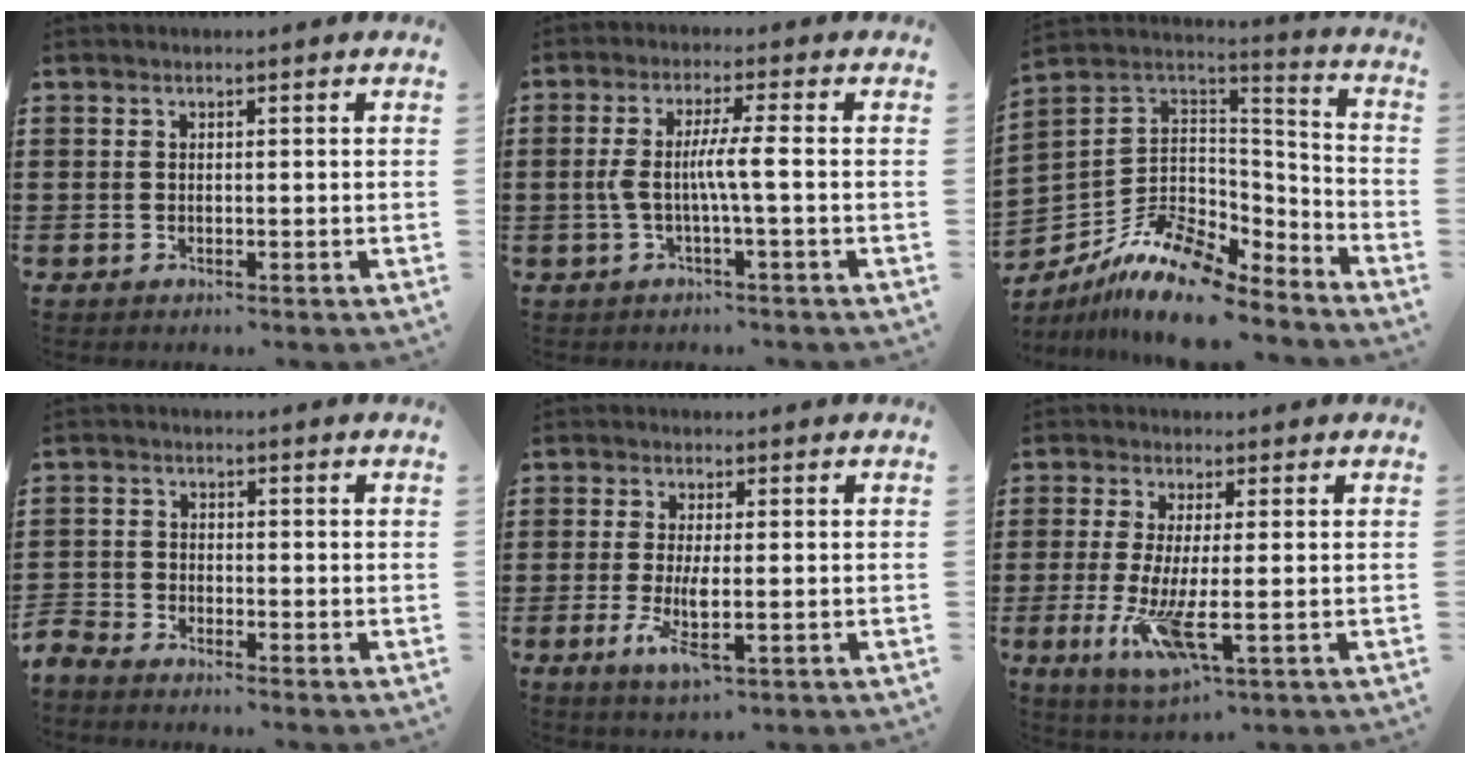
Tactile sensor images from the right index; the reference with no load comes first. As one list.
[{"total": 5.2, "force": [-0.6, -0.2, 5.1], "torque": [-0.110, -0.010, -0.022]}, {"total": 11.6, "force": [-8.5, 5.3, 5.7], "torque": [-0.125, 0.017, -0.161]}, {"total": 2.8, "force": [-2.8, 0.2, -0.2], "torque": [-0.011, -0.004, -0.064]}, {"total": 5.4, "force": [-1.3, 1.4, 5.1], "torque": [-0.114, -0.017, -0.028]}, {"total": 8.2, "force": [-1.8, 1.3, 7.9], "torque": [-0.173, -0.030, -0.031]}]